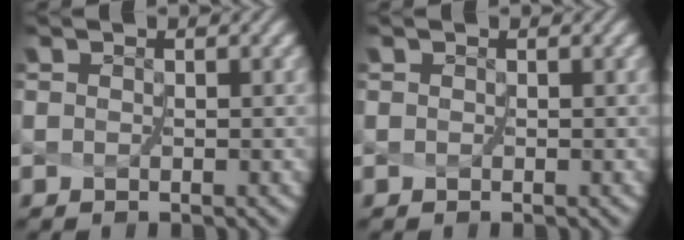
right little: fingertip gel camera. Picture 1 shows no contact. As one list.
[{"total": 0.0}]